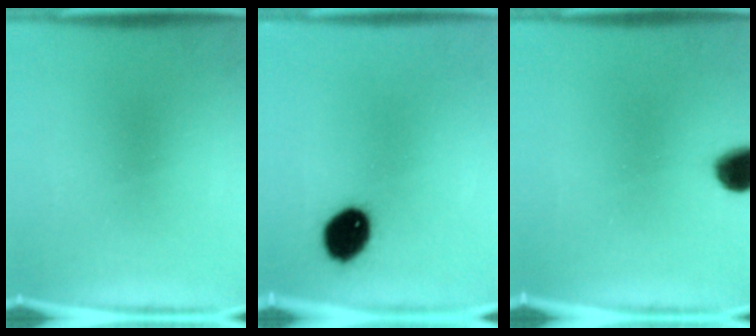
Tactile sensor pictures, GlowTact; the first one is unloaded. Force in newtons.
{"total": 10.6}
{"total": 6.9}